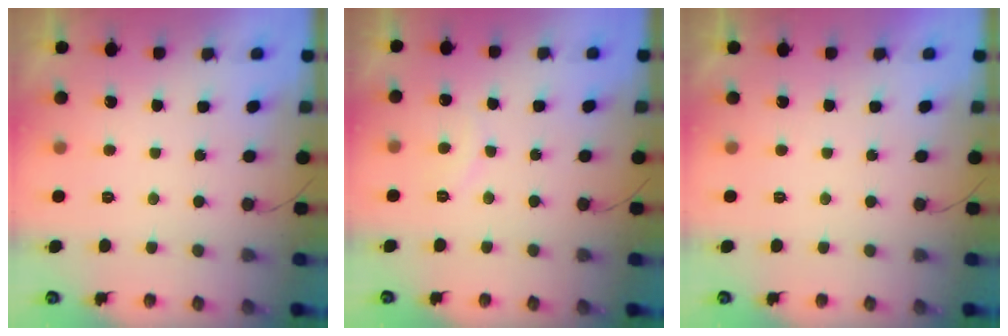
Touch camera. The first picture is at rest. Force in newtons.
{"total": 6.1, "press": 6.1, "slide": 0.5}
{"total": 1.9, "press": 1.9, "slide": 0.1}